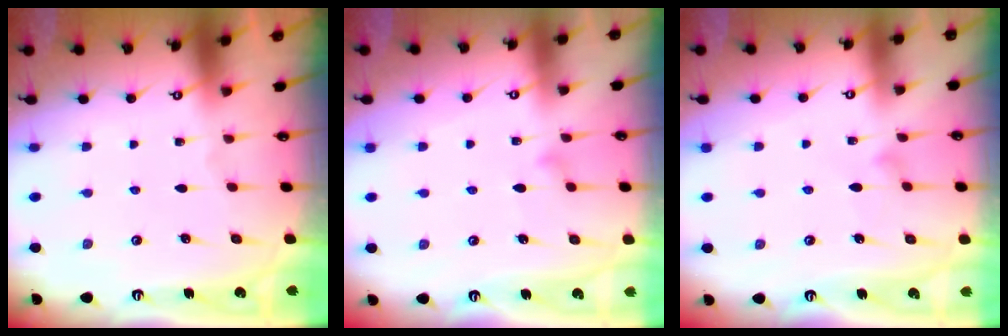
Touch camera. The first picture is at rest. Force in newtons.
{"total": 9.0, "press": 9.0, "slide": 0.4}
{"total": 6.9, "press": 6.9, "slide": 0.4}